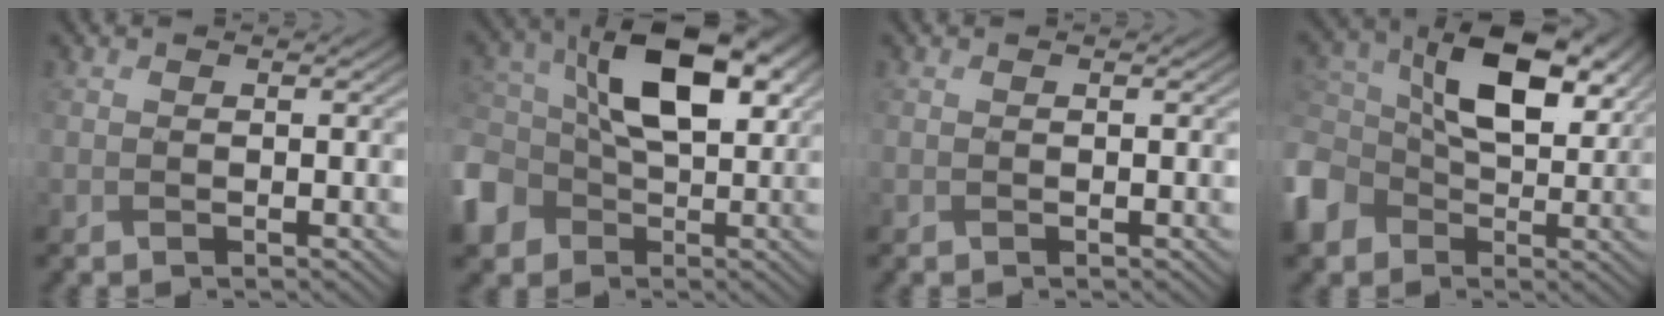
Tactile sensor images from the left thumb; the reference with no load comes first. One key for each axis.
{"total": 13.9, "fx": -1.1, "fy": 9.5, "fz": 10.0, "tx": -0.214, "ty": 0.006, "tz": -0.036}
{"total": 0.0}
{"total": 13.1, "fx": 0.0, "fy": 9.3, "fz": 9.2, "tx": -0.211, "ty": 0.011, "tz": -0.016}